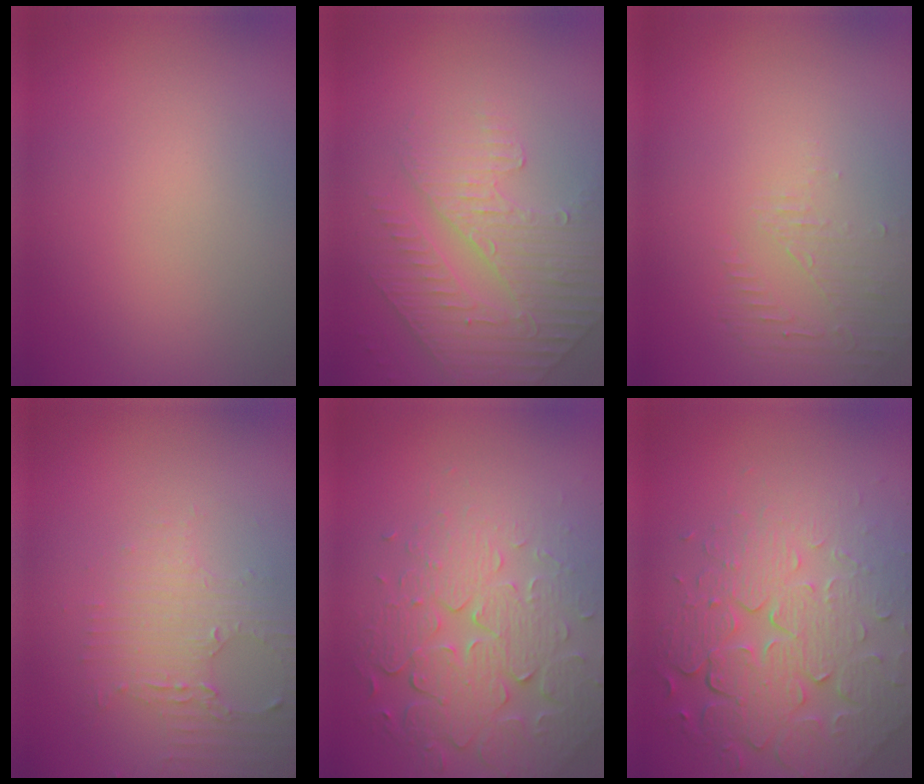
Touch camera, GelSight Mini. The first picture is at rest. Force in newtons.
{"total": 4.5, "press": 3.5, "slide": 2.9}
{"total": 1.6, "press": 0.4, "slide": 1.6}
{"total": 3.5, "press": 2.6, "slide": 2.4}
{"total": 6.7, "press": 5.1, "slide": 4.4}
{"total": 8.2, "press": 5.7, "slide": 5.8}